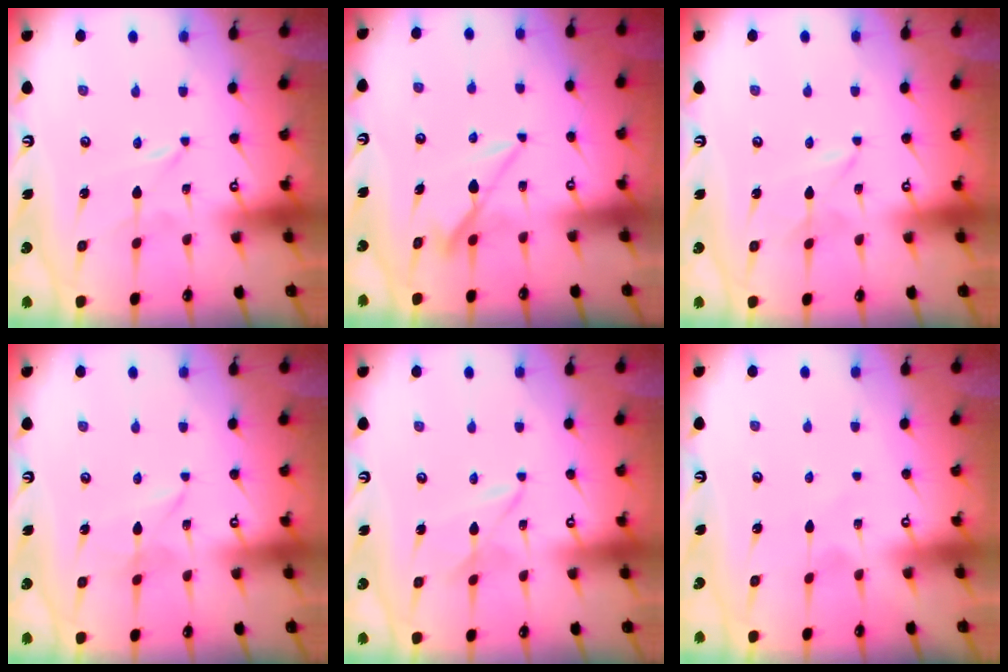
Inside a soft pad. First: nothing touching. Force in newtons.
{"total": 7.6, "press": 7.6, "slide": 0.4}
{"total": 1.5, "press": 1.5, "slide": 0.3}
{"total": 2.6, "press": 2.6, "slide": 0.3}
{"total": 2.9, "press": 2.9, "slide": 0.3}
{"total": 1.4, "press": 1.4, "slide": 0.2}